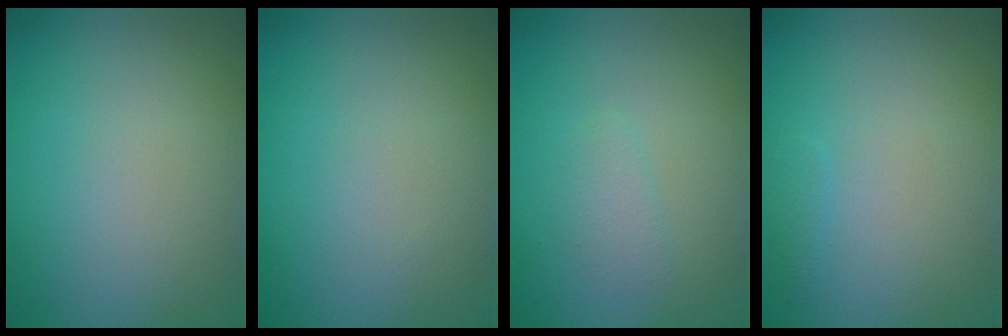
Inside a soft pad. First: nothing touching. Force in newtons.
{"total": 0.0}
{"total": 1.1, "press": 1.1, "slide": 0.0}
{"total": 0.6, "press": 0.6, "slide": 0.0}